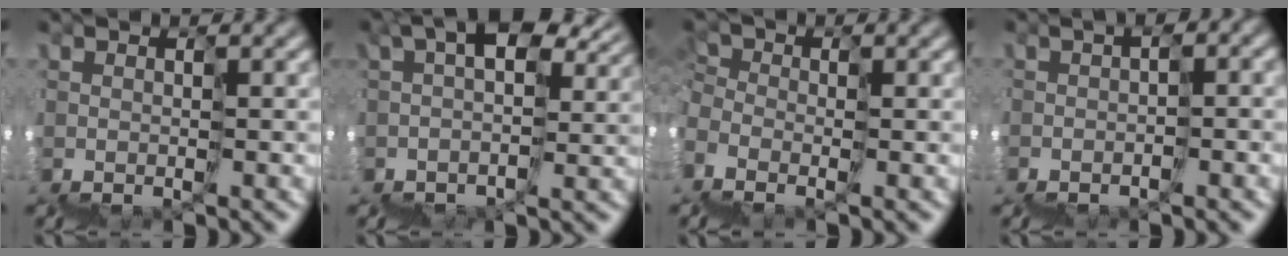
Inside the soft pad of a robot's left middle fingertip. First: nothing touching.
{"total": 5.6, "force": [3.6, 2.4, 3.5], "torque": [-0.055, 0.016, 0.063]}
{"total": 1.3, "force": [-0.6, -0.7, -0.9], "torque": [0.013, 0.016, -0.023]}
{"total": 2.7, "force": [-2.1, 0.6, 1.5], "torque": [-0.017, -0.004, -0.026]}